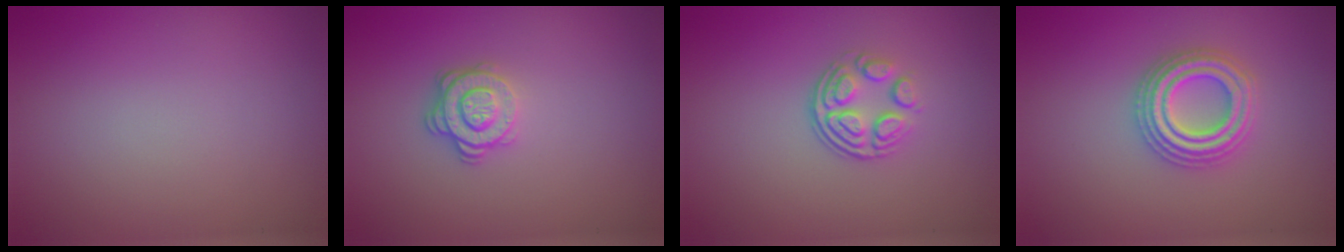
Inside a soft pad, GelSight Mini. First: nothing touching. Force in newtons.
{"total": 3.0, "press": 2.6, "slide": 1.5}
{"total": 3.5, "press": 2.4, "slide": 2.6}
{"total": 4.5, "press": 4.4, "slide": 0.8}